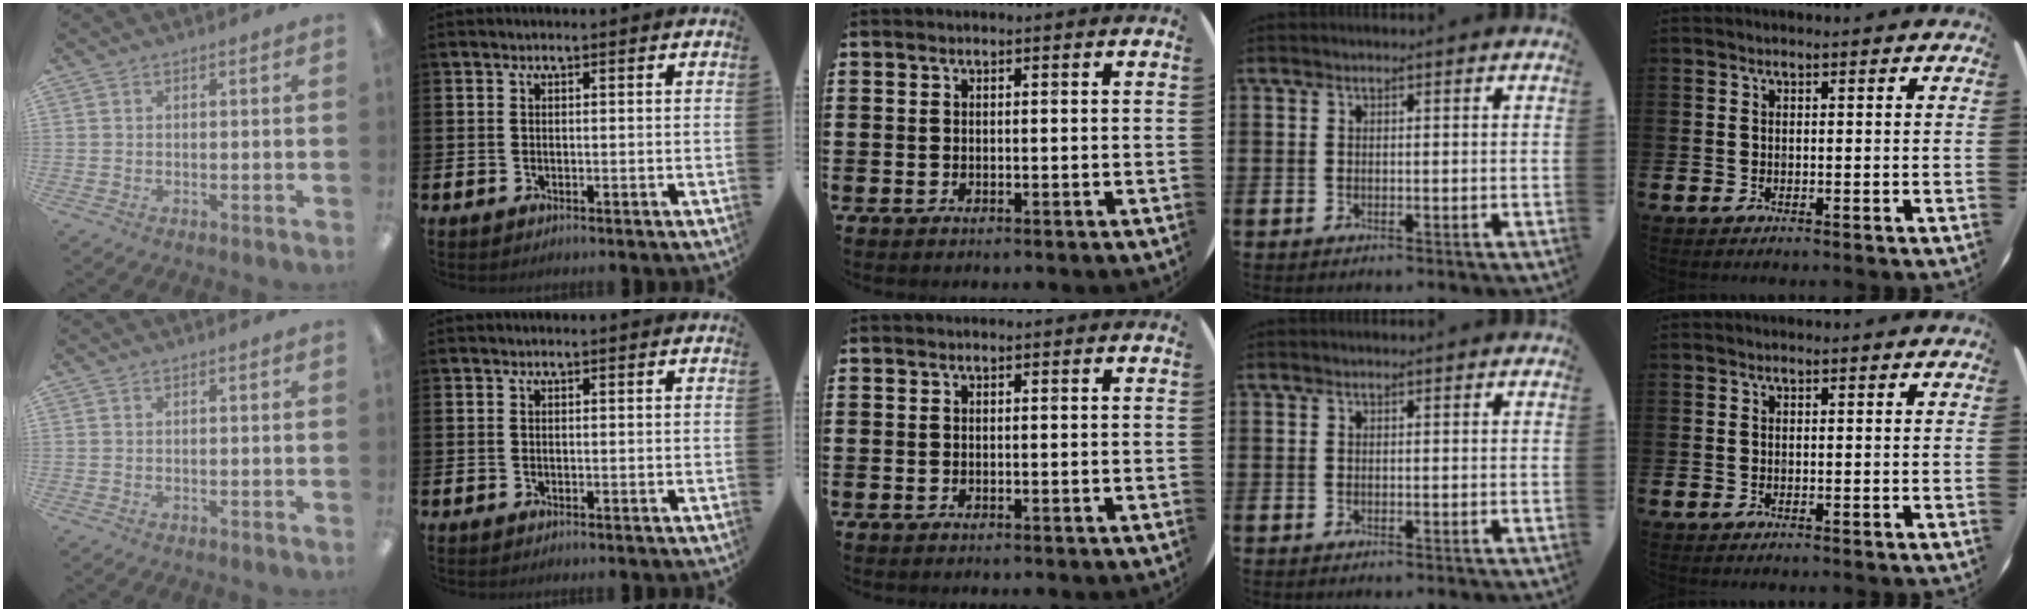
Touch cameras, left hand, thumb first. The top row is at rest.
{}